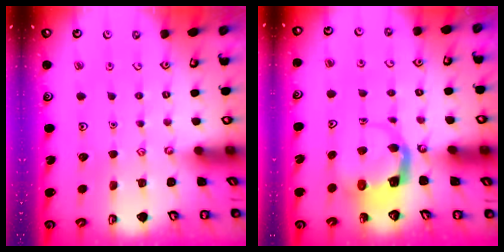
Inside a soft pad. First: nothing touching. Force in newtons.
{"total": 4.7, "press": 4.7, "slide": 0.5}